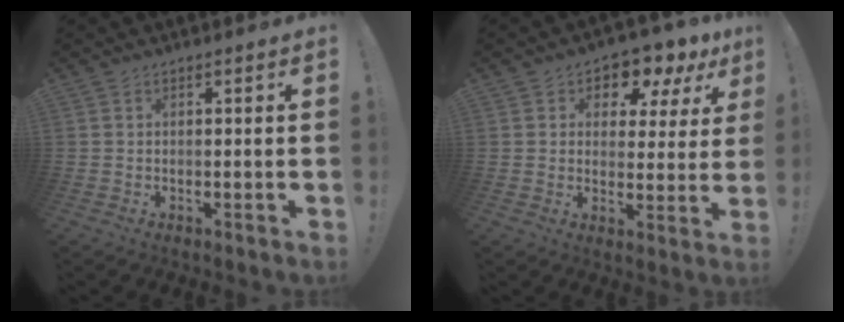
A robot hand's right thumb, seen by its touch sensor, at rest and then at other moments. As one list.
[{"total": 6.3, "force": [4.6, 3.7, 2.0], "torque": [-0.021, -0.046, 0.082]}]